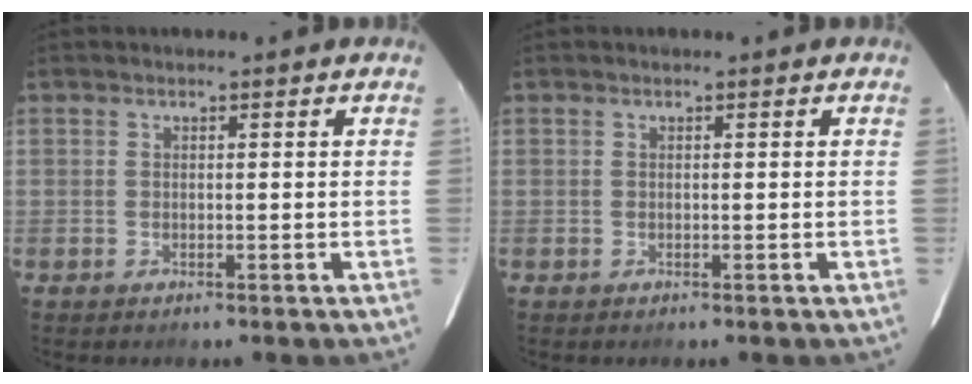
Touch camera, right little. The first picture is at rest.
{"total": 0.0}